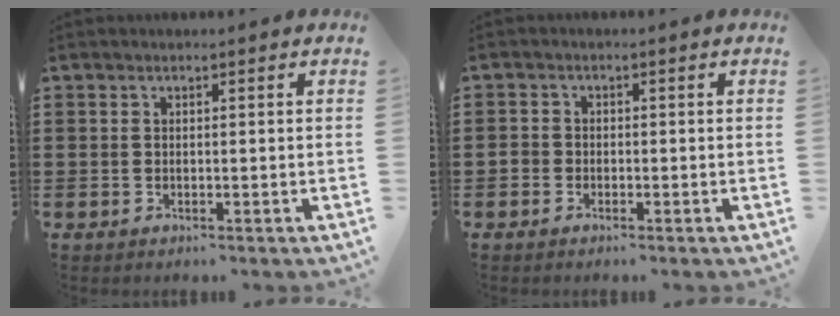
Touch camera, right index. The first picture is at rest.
{"total": 1.1, "force": [-0.6, 0.9, 0.2], "torque": [-0.006, 0.006, -0.015]}